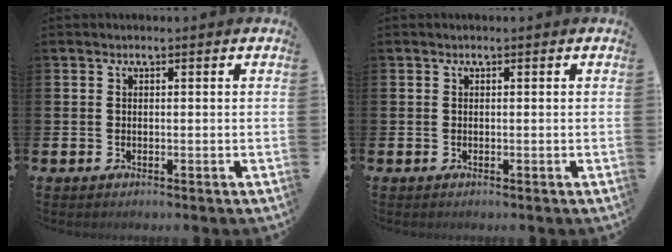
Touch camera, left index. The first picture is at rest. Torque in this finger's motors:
{"motor_torque": [0.00, 0.00, 0.00, 0.00]}